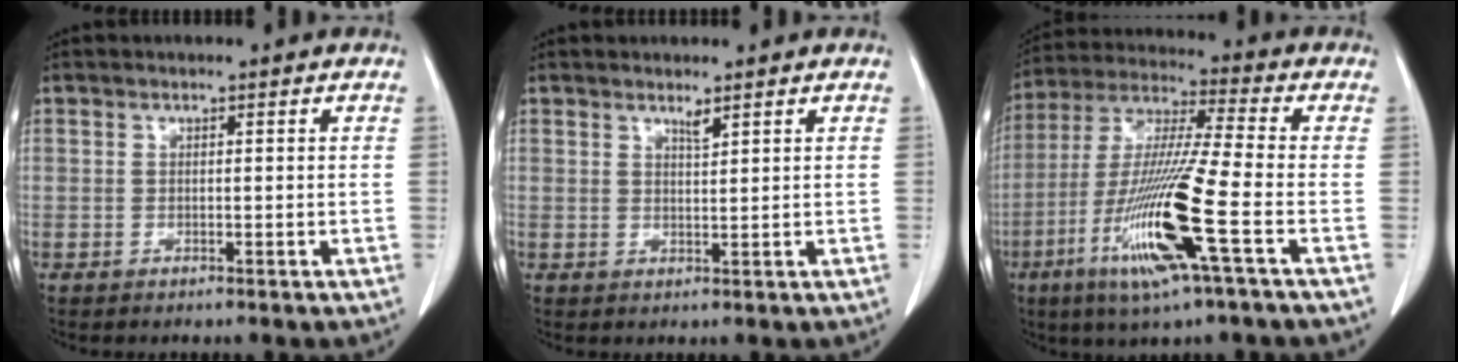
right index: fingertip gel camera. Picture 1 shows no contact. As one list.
[{"total": 1.4, "force": [1.1, 0.0, 0.8], "torque": [-0.016, -0.006, 0.021]}, {"total": 16.6, "force": [-6.1, -0.3, 15.5], "torque": [-0.323, -0.022, -0.118]}]